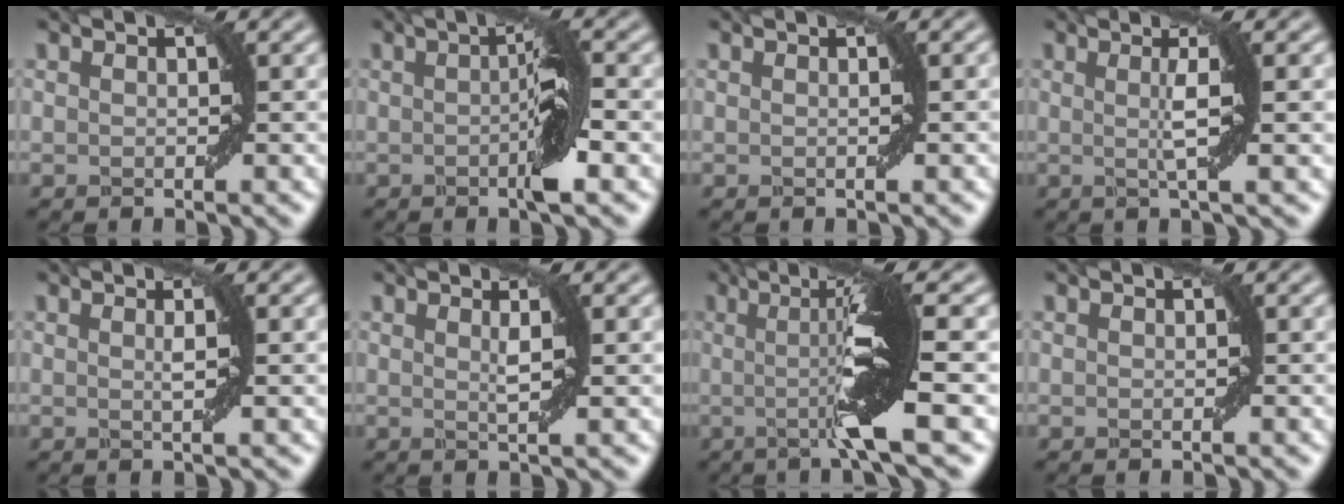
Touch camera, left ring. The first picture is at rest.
{"total": 3.8, "force": [-0.4, 0.3, 3.7], "torque": [-0.058, 0.001, -0.008]}
{"total": 0.7, "force": [-0.1, -0.1, 0.7], "torque": [-0.009, 0.003, -0.002]}
{"total": 3.4, "force": [0.3, 0.3, 3.4], "torque": [-0.056, 0.000, 0.003]}
{"total": 1.6, "force": [0.3, 0.1, 1.5], "torque": [-0.025, 0.004, 0.003]}
{"total": 1.8, "force": [0.5, 0.2, 1.8], "torque": [-0.029, 0.001, 0.007]}
{"total": 7.7, "force": [-0.1, 0.9, 7.6], "torque": [-0.125, -0.003, -0.006]}
{"total": 0.0}